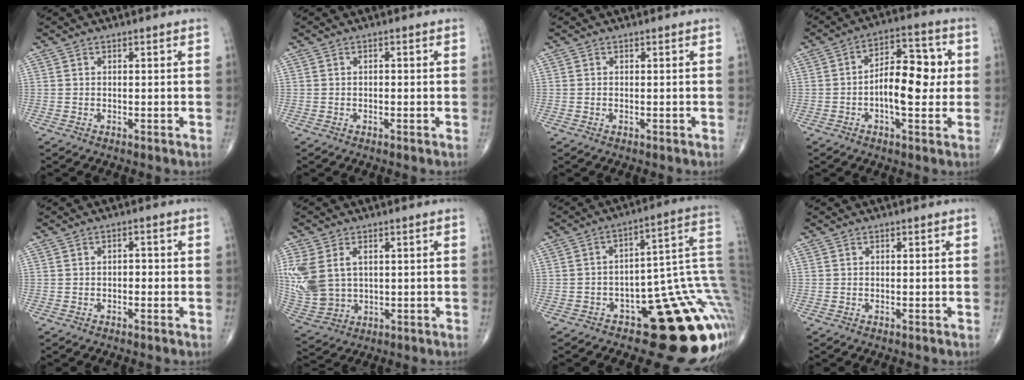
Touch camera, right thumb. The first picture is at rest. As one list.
[{"total": 0.7, "force": [-0.1, 0.3, 0.6], "torque": [-0.010, 0.002, -0.001]}, {"total": 0.0}, {"total": 11.7, "force": [-0.4, 5.7, 10.3], "torque": [-0.139, 0.024, -0.011]}, {"total": 1.5, "force": [-0.3, 1.0, 1.1], "torque": [-0.009, 0.004, -0.008]}, {"total": 13.0, "force": [2.6, 9.0, 9.1], "torque": [-0.225, -0.006, 0.068]}, {"total": 19.0, "force": [-5.2, 8.4, 16.2], "torque": [-0.107, 0.075, -0.059]}, {"total": 0.0}]